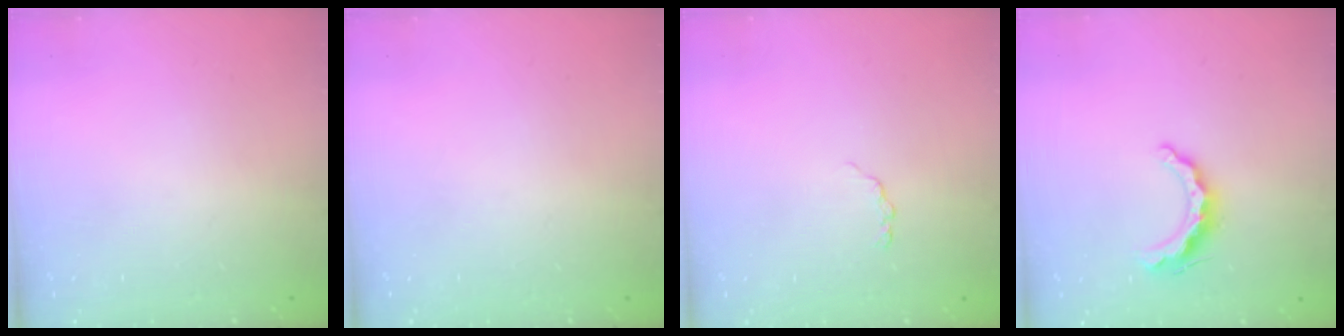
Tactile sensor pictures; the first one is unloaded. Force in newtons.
{"total": 0.0}
{"total": 2.9, "press": 2.8, "slide": 0.4}
{"total": 8.8, "press": 8.7, "slide": 0.4}